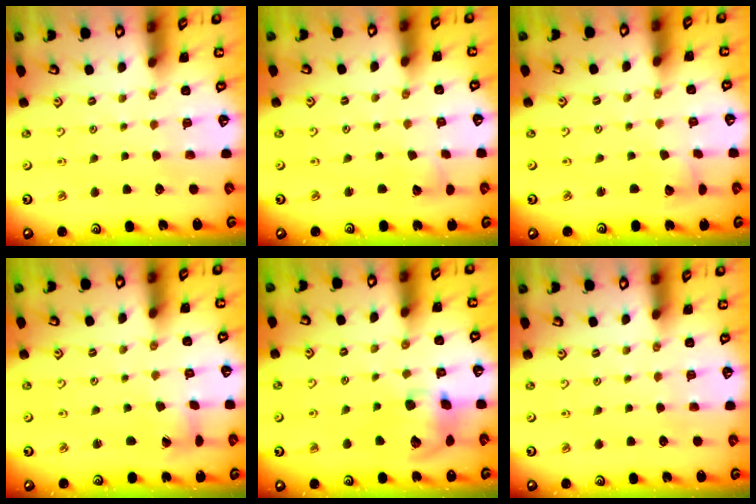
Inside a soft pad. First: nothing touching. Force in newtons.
{"total": 4.6, "press": 4.6, "slide": 0.5}
{"total": 3.4, "press": 3.3, "slide": 0.5}
{"total": 2.9, "press": 2.9, "slide": 0.4}
{"total": 12.8, "press": 12.6, "slide": 1.9}
{"total": 0.0}